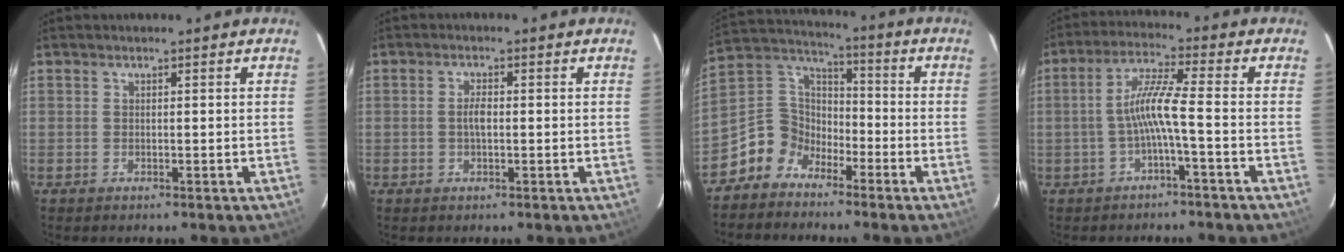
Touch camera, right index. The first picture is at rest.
{"total": 2.2, "force": [-0.2, 0.8, 2.0], "torque": [-0.041, 0.003, -0.005]}
{"total": 8.7, "force": [-5.9, 6.3, 1.3], "torque": [-0.045, 0.045, -0.133]}
{"total": 6.3, "force": [-2.1, -0.5, 6.0], "torque": [-0.133, 0.012, -0.038]}